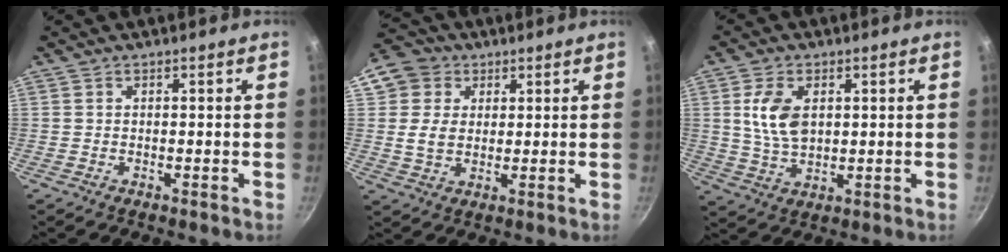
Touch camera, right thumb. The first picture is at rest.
{"total": 9.1, "force": [3.0, 7.7, 3.7], "torque": [-0.047, 0.001, 0.045]}
{"total": 8.5, "force": [1.9, 5.2, 6.5], "torque": [-0.116, -0.012, 0.041]}